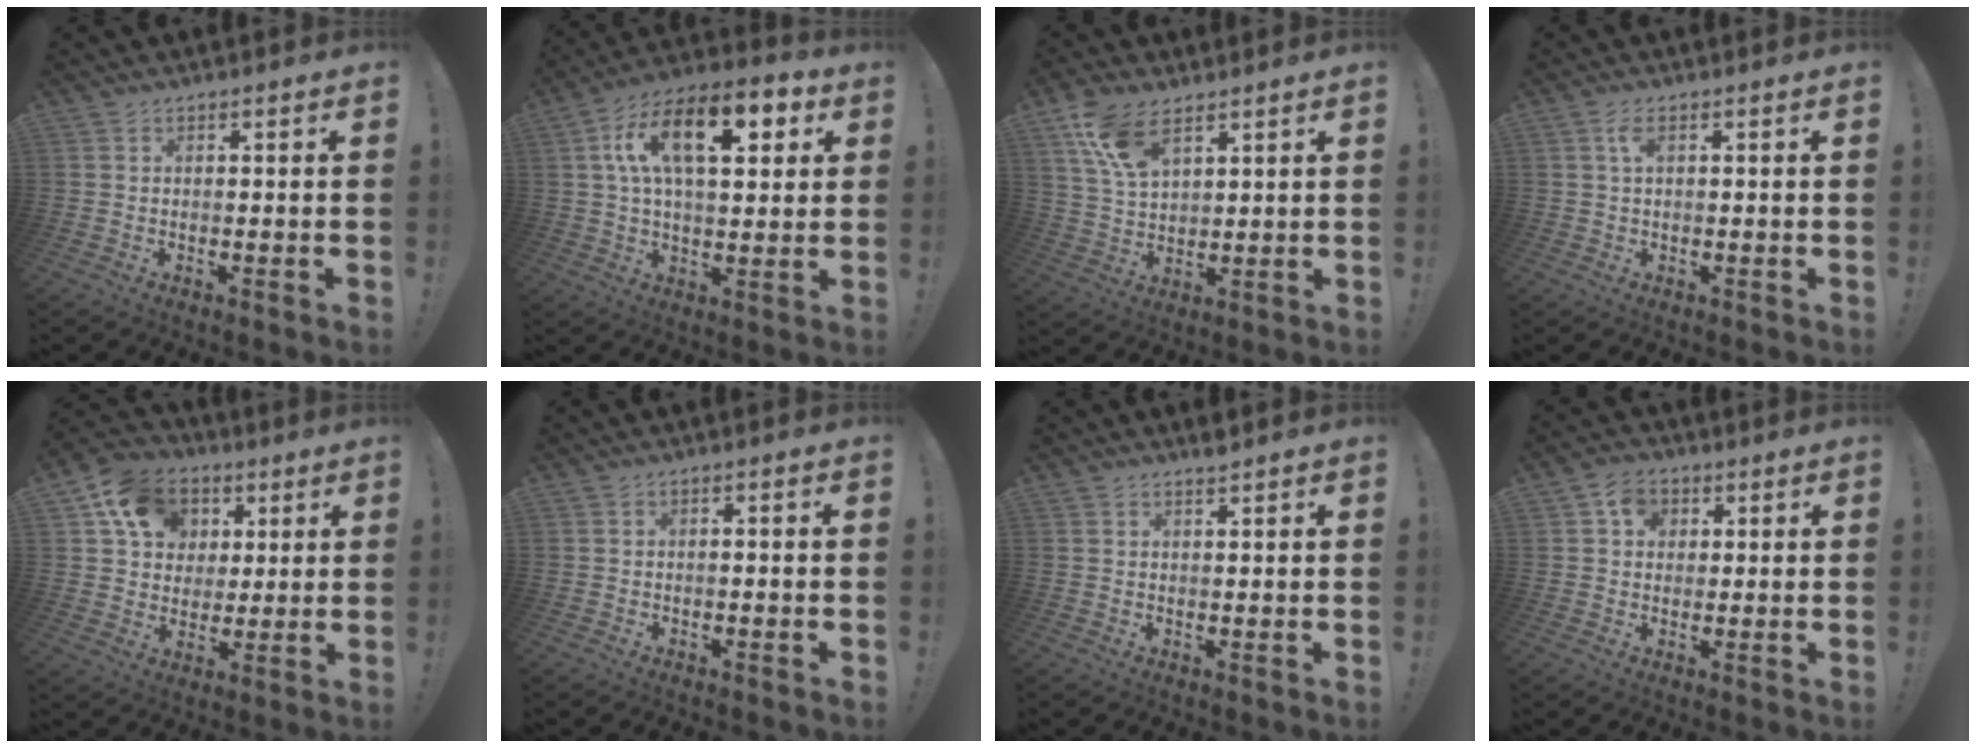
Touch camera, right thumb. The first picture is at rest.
{"total": 19.1, "force": [6.3, 9.2, 15.6], "torque": [-0.265, -0.005, 0.098]}
{"total": 11.2, "force": [7.1, 5.5, 6.6], "torque": [-0.116, -0.025, 0.135]}
{"total": 3.2, "force": [1.2, 1.9, 2.3], "torque": [-0.032, -0.001, 0.019]}
{"total": 14.3, "force": [5.4, 11.7, 6.0], "torque": [-0.083, -0.017, 0.107]}
{"total": 0.9, "force": [-0.5, -0.2, 0.6], "torque": [-0.011, 0.000, -0.010]}
{"total": 1.7, "force": [1.5, -0.3, 0.7], "torque": [-0.010, -0.004, 0.026]}
{"total": 6.0, "force": [2.0, 5.1, 2.4], "torque": [-0.025, 0.000, 0.035]}